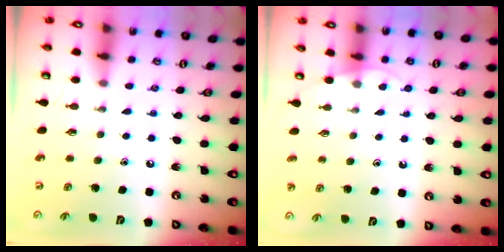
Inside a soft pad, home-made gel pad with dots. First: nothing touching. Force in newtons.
{"total": 3.8, "press": 3.8, "slide": 0.3}